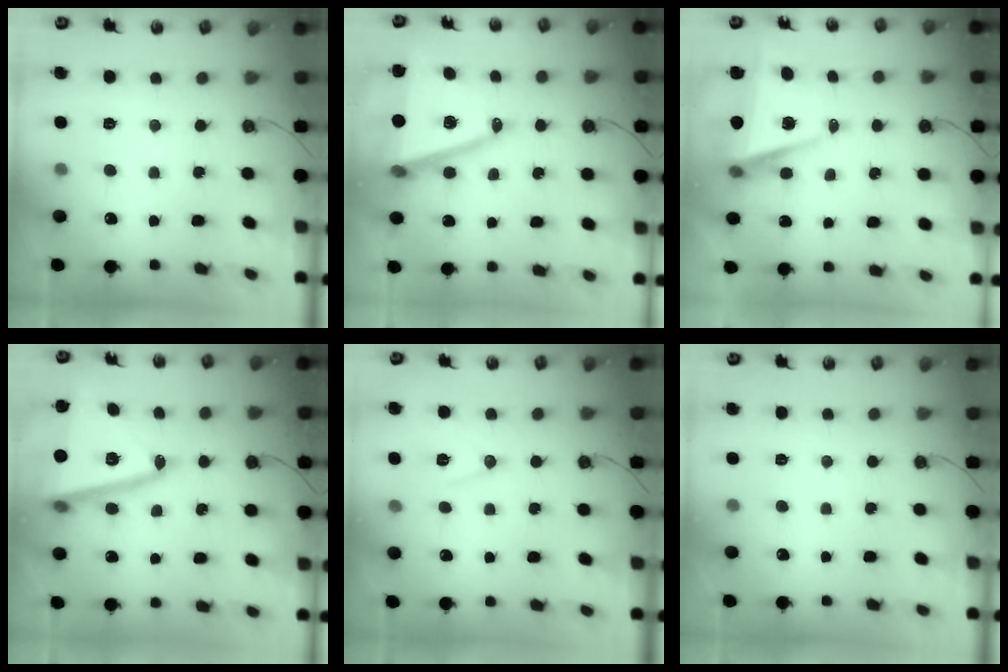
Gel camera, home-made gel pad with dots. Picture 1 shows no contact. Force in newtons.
{"total": 15.5, "press": 14.9, "slide": 4.0}
{"total": 7.0, "press": 5.4, "slide": 4.4}
{"total": 18.7, "press": 18.5, "slide": 2.8}
{"total": 8.6, "press": 7.8, "slide": 3.6}
{"total": 0.0}